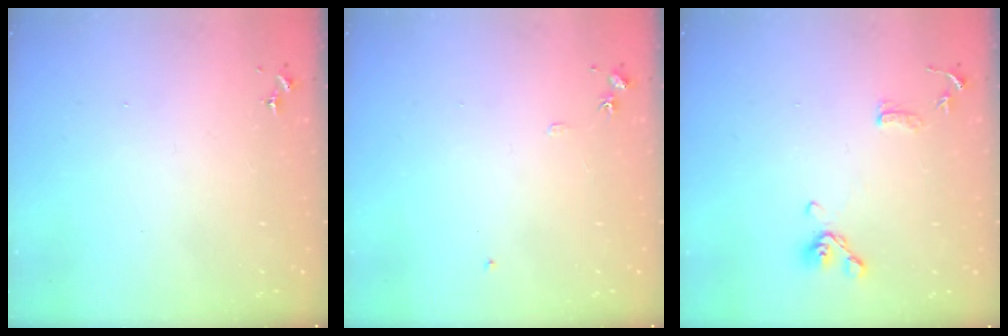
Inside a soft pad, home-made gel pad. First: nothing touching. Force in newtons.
{"total": 5.7, "press": 5.7, "slide": 0.7}
{"total": 11.8, "press": 11.7, "slide": 1.9}